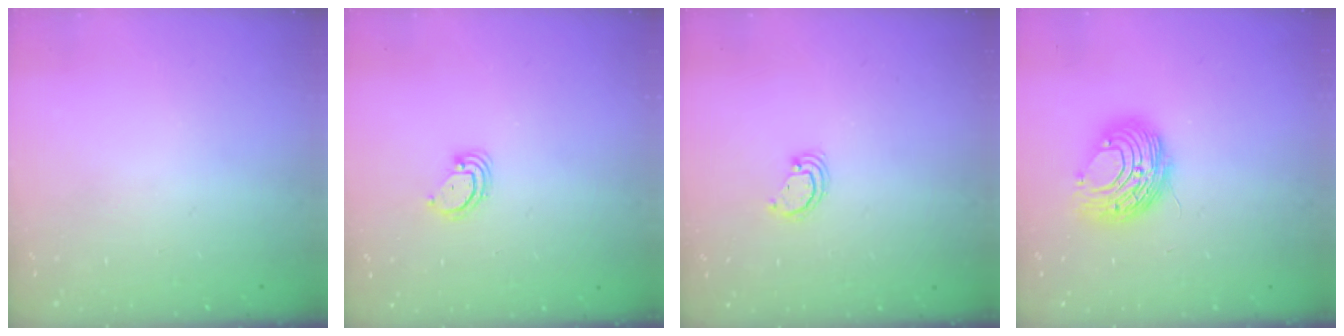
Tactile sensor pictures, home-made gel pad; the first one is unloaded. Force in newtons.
{"total": 3.2, "press": 3.2, "slide": 0.4}
{"total": 2.5, "press": 2.5, "slide": 0.2}
{"total": 9.9, "press": 9.9, "slide": 0.4}